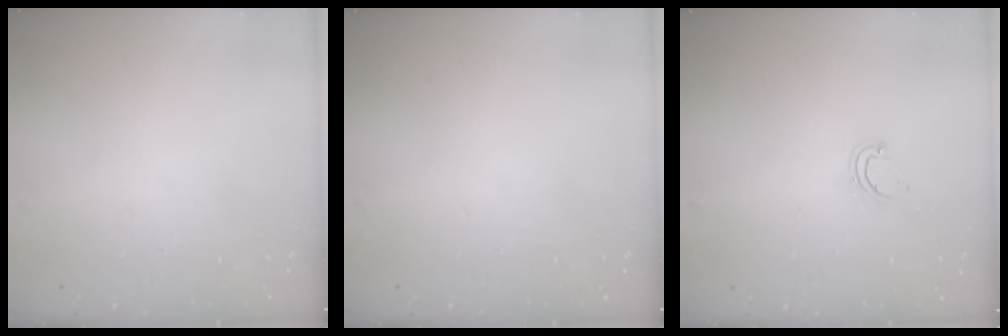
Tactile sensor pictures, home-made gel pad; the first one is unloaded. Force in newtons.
{"total": 0.0}
{"total": 3.9, "press": 3.9, "slide": 0.4}